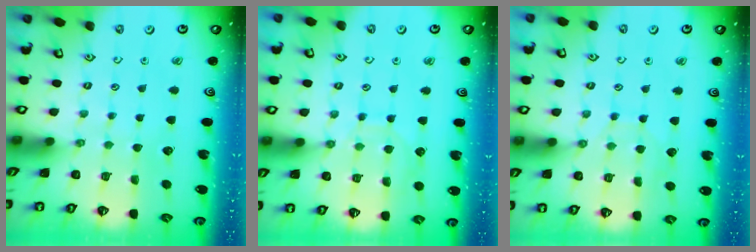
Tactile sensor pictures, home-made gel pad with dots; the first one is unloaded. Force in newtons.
{"total": 8.0, "press": 8.0, "slide": 0.6}
{"total": 3.0, "press": 2.9, "slide": 0.4}